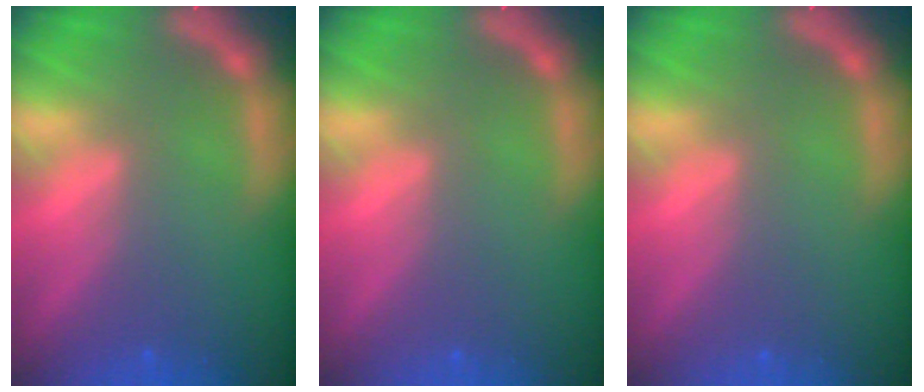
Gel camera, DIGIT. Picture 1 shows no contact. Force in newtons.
{"total": 0.0}
{"total": 0.0}